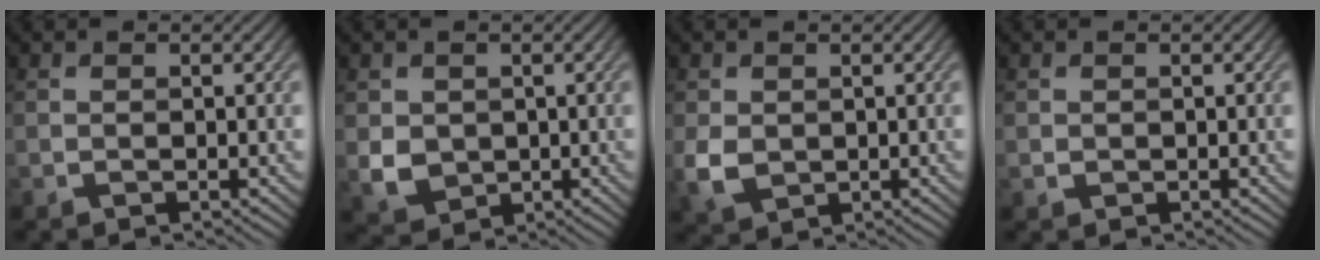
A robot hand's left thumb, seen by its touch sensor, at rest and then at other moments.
{"total": 3.9, "force": [0.3, 3.5, 1.7], "torque": [-0.050, -0.011, 0.007]}
{"total": 3.7, "force": [0.1, 3.0, 2.2], "torque": [-0.059, -0.006, 0.005]}
{"total": 0.6, "force": [0.1, 0.6, 0.1], "torque": [-0.004, -0.005, 0.004]}